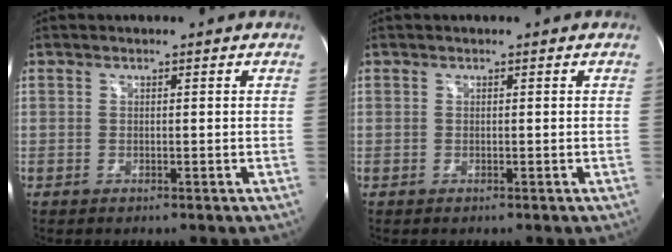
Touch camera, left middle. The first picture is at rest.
{"total": 0.0}